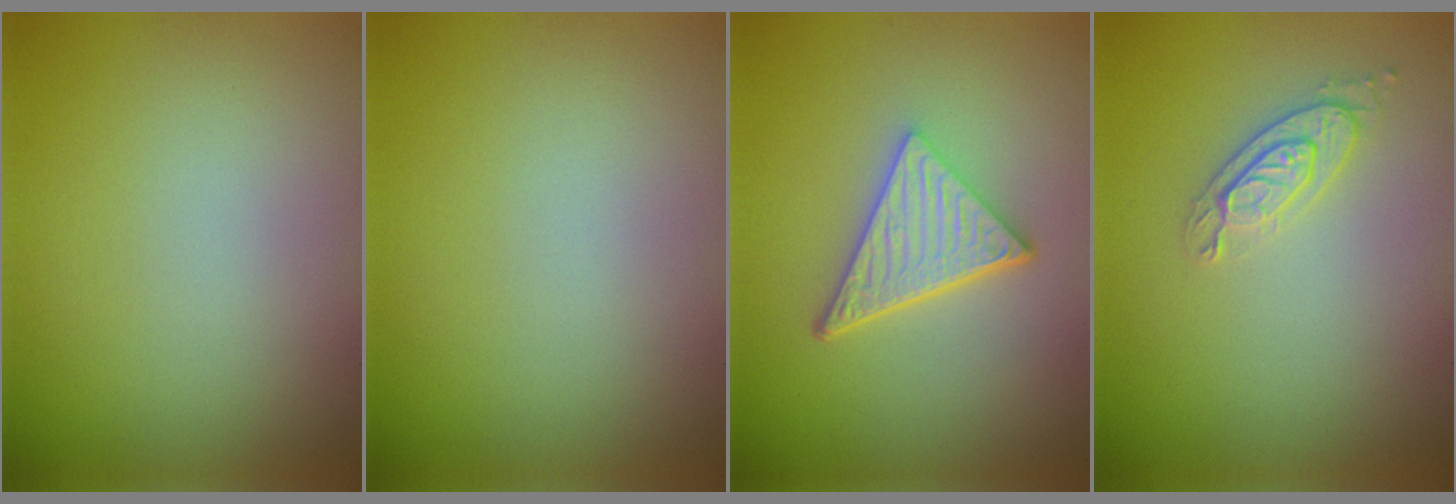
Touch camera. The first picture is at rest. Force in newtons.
{"total": 0.0}
{"total": 5.1, "press": 3.5, "slide": 3.7}
{"total": 2.1, "press": 2.0, "slide": 0.6}